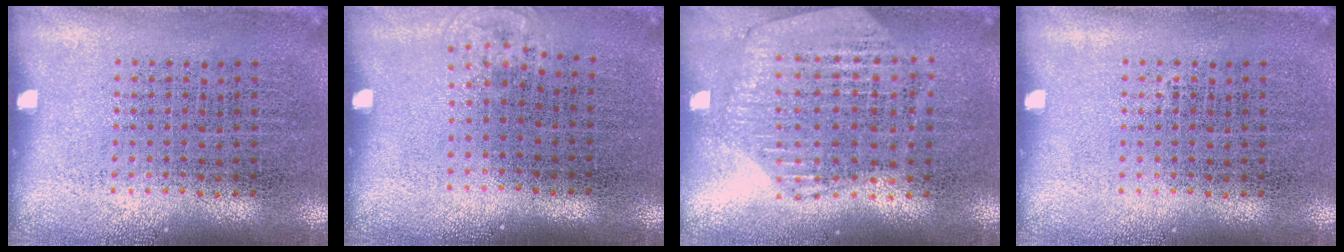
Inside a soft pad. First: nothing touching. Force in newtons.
{"total": 0.6, "press": 0.5, "slide": 0.3}
{"total": 1.2, "press": 1.2, "slide": 0.2}
{"total": 0.0}